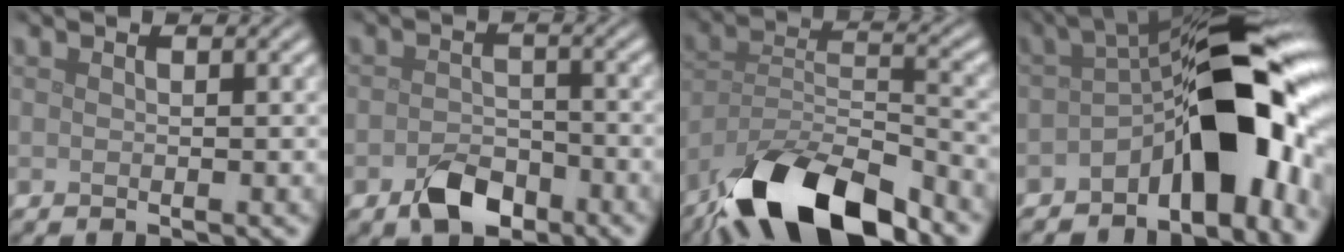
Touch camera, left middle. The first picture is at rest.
{"total": 3.9, "force": [-2.4, 2.3, 2.0], "torque": [-0.033, -0.001, -0.047]}
{"total": 12.4, "force": [-9.2, 4.1, 7.3], "torque": [-0.137, 0.000, -0.173]}
{"total": 11.9, "force": [-3.2, 5.7, 10.0], "torque": [-0.132, 0.014, -0.058]}